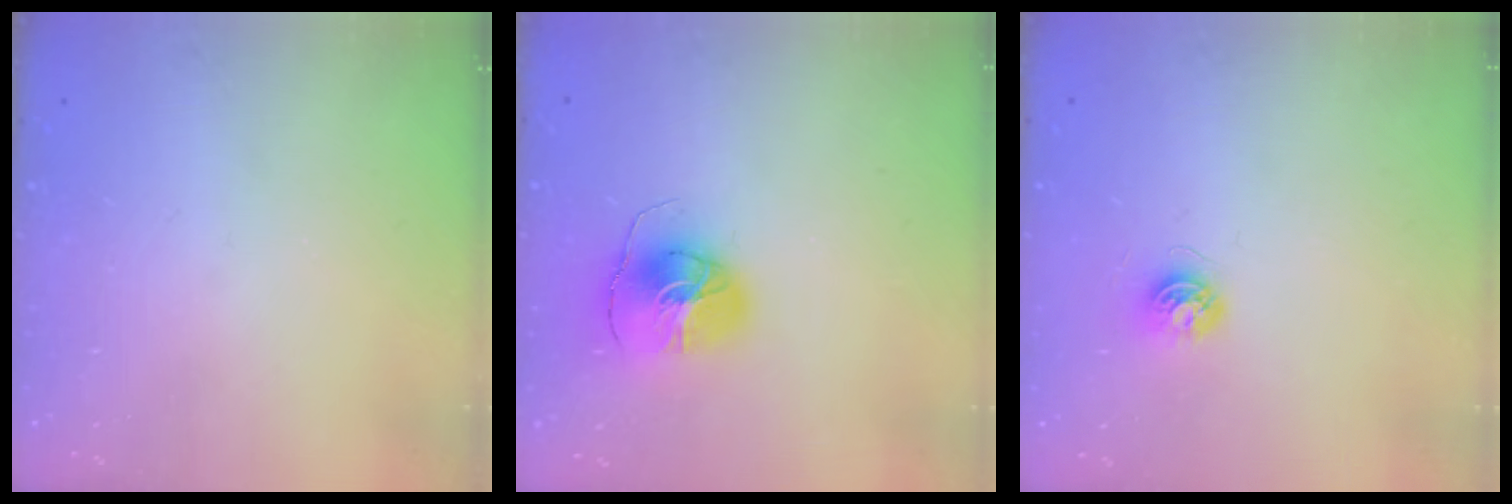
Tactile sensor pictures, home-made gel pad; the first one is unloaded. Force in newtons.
{"total": 9.1, "press": 9.1, "slide": 0.8}
{"total": 5.4, "press": 5.4, "slide": 0.5}